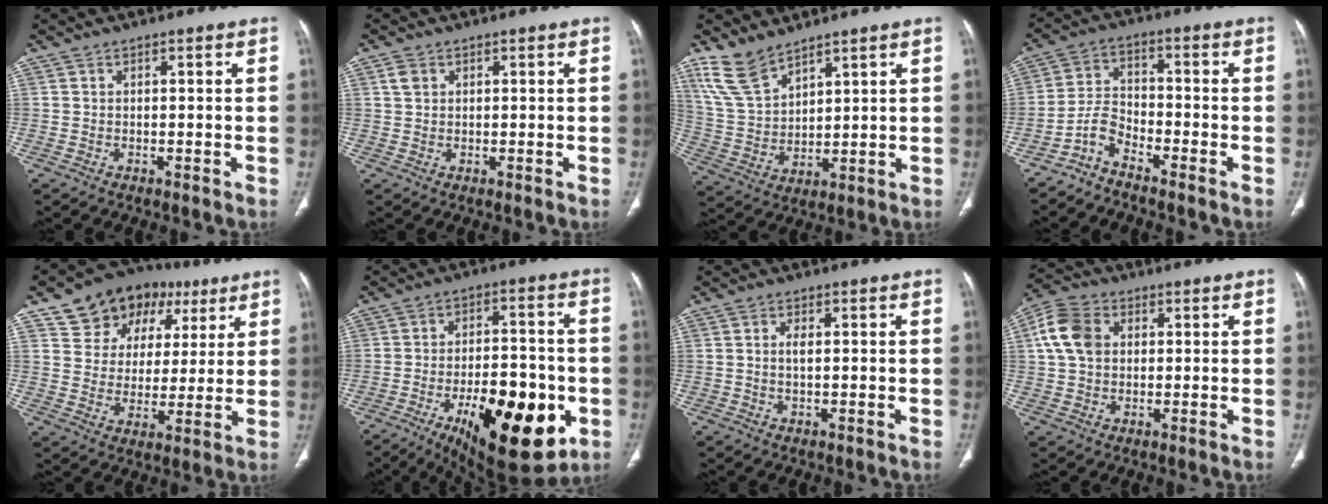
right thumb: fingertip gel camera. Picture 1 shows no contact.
{"total": 1.8, "force": [0.7, 1.4, 0.9], "torque": [-0.017, 0.003, 0.015]}
{"total": 9.4, "force": [7.2, 4.2, 4.2], "torque": [-0.077, -0.033, 0.164]}
{"total": 4.7, "force": [-4.0, 1.5, 1.9], "torque": [-0.033, 0.033, -0.091]}
{"total": 17.1, "force": [8.8, 12.7, 7.4], "torque": [-0.065, 0.011, 0.141]}
{"total": 22.7, "force": [-8.3, 9.6, 18.8], "torque": [-0.241, 0.016, -0.106]}
{"total": 1.6, "force": [0.1, 0.6, 1.5], "torque": [-0.030, 0.001, 0.002]}
{"total": 8.7, "force": [1.7, 6.6, 5.5], "torque": [-0.107, 0.014, 0.027]}